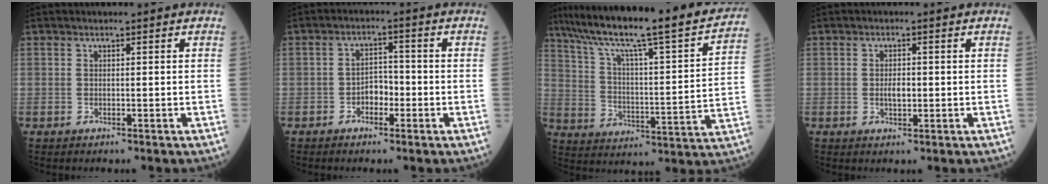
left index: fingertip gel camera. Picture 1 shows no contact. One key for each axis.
{"total": 3.2, "fx": -1.4, "fy": 1.9, "fz": 2.2, "tx": -0.034, "ty": 0.009, "tz": -0.030}
{"total": 28.3, "fx": 23.8, "fy": 1.7, "fz": 15.3, "tx": -0.253, "ty": -0.024, "tz": 0.331}
{"total": 2.1, "fx": -0.1, "fy": 0.9, "fz": 1.9, "tx": -0.036, "ty": 0.001, "tz": -0.001}